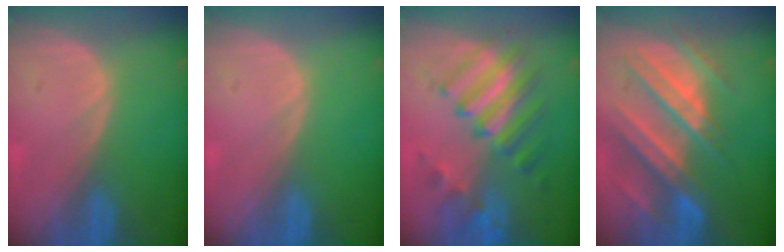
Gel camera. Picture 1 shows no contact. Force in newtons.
{"total": 0.0}
{"total": 8.7, "press": 8.3, "slide": 2.4}
{"total": 11.1, "press": 9.9, "slide": 5.1}